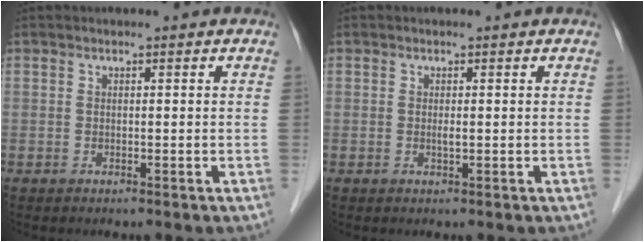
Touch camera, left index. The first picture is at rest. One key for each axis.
{"total": 0.6, "fx": -0.1, "fy": 0.1, "fz": 0.6, "tx": -0.017, "ty": -0.006, "tz": -0.003}